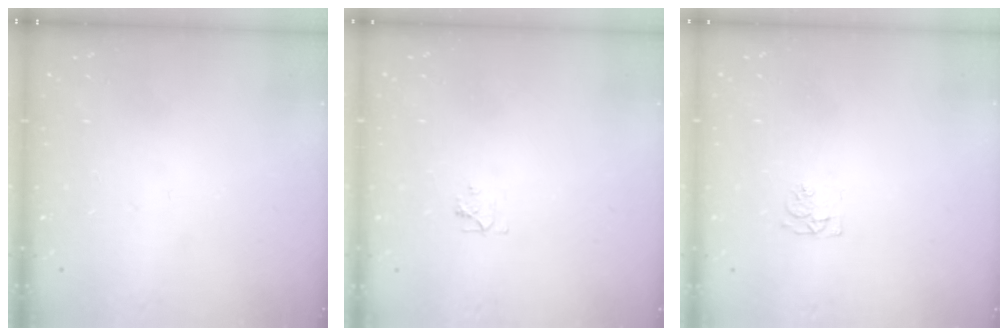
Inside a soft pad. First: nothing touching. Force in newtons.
{"total": 4.6, "press": 4.6, "slide": 0.7}
{"total": 4.9, "press": 4.9, "slide": 0.6}